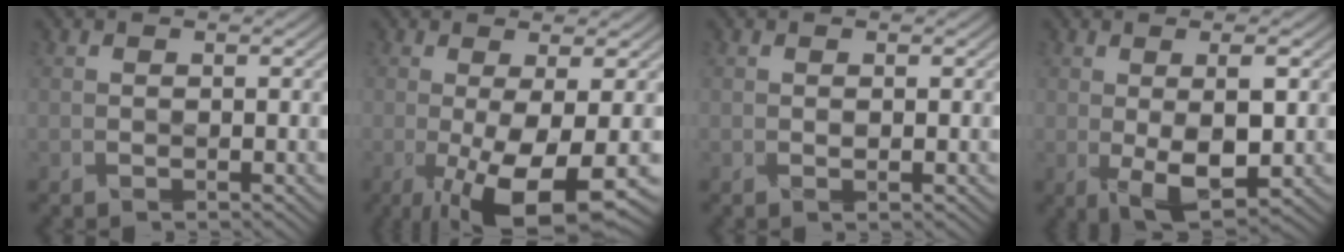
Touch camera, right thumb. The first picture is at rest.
{"total": 10.4, "force": [-2.8, 2.9, 9.6], "torque": [-0.163, -0.015, -0.031]}
{"total": 0.7, "force": [0.1, 0.1, 0.7], "torque": [-0.015, -0.001, 0.001]}
{"total": 6.8, "force": [-0.4, 2.3, 6.4], "torque": [-0.114, -0.004, -0.002]}